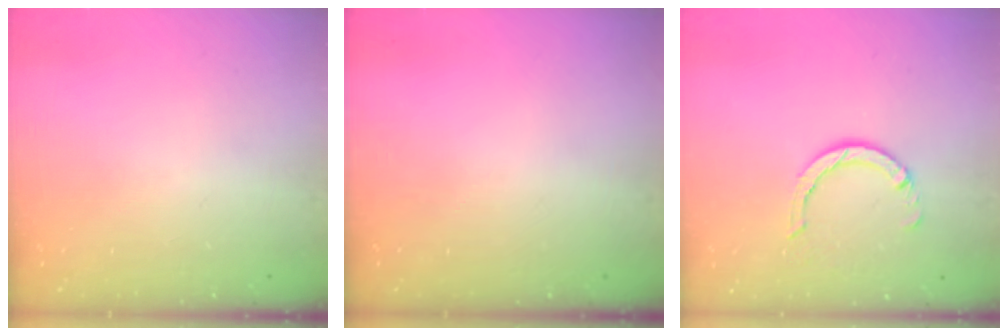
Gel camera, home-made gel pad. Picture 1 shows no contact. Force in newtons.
{"total": 0.0}
{"total": 5.2, "press": 5.2, "slide": 0.4}